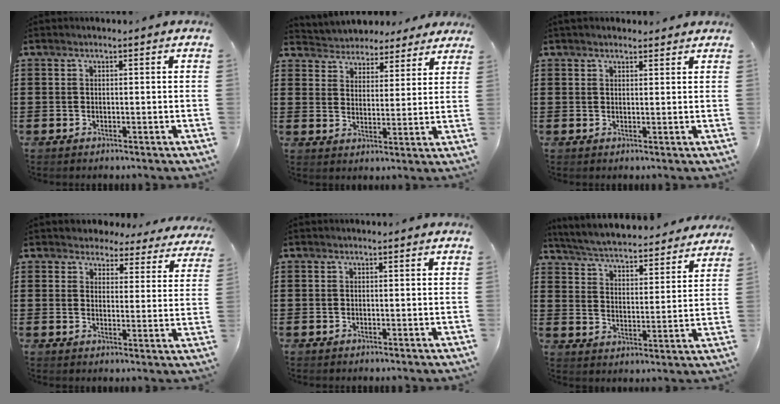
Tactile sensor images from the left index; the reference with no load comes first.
{"total": 4.2, "force": [4.0, 1.0, -0.9], "torque": [-0.007, -0.021, 0.069]}
{"total": 1.5, "force": [1.4, 0.4, 0.4], "torque": [-0.009, 0.003, 0.026]}
{"total": 3.8, "force": [3.6, 1.1, 0.2], "torque": [-0.018, -0.016, 0.061]}
{"total": 0.0}
{"total": 4.7, "force": [4.7, -0.5, 0.6], "torque": [-0.035, -0.038, 0.075]}